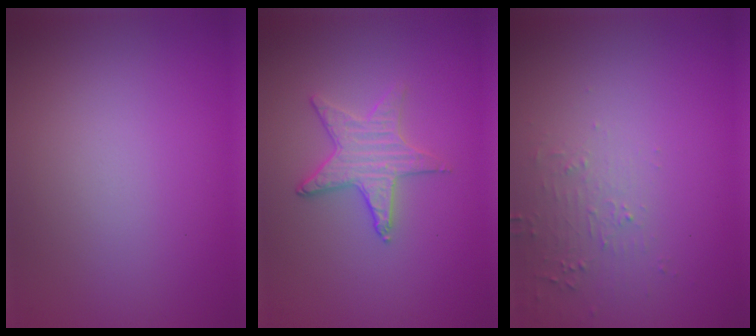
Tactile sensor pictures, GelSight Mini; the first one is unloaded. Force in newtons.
{"total": 2.8, "press": 2.7, "slide": 0.7}
{"total": 2.1, "press": 2.0, "slide": 0.5}